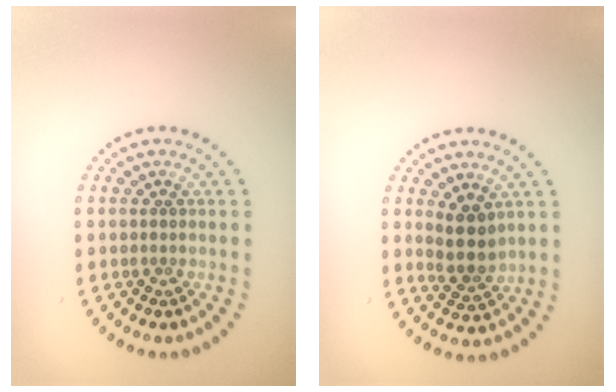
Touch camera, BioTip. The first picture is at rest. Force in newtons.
{"total": 2.9, "press": 2.5, "slide": 1.4}